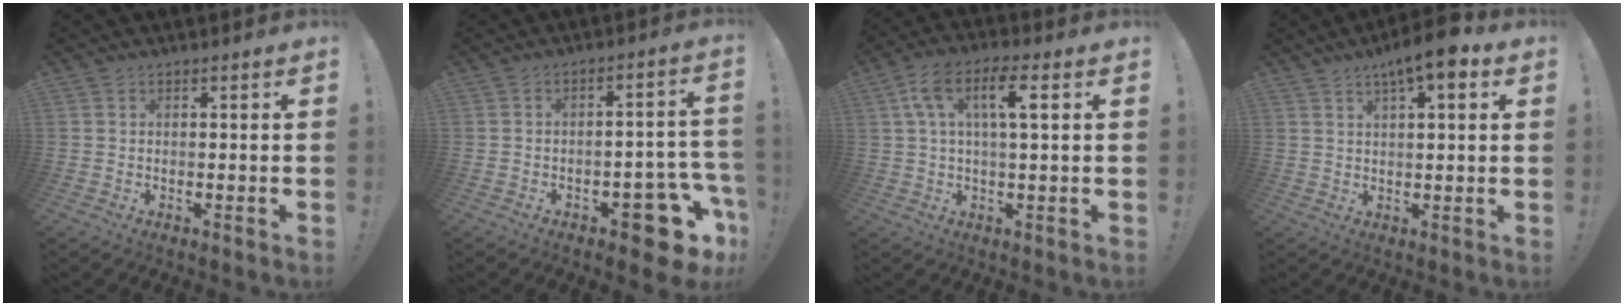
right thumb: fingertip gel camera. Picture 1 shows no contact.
{"total": 12.5, "force": [-7.4, 5.2, 8.7], "torque": [-0.083, 0.049, -0.113]}
{"total": 9.5, "force": [2.5, 2.9, 8.7], "torque": [-0.143, 0.007, 0.039]}
{"total": 7.9, "force": [4.4, 1.8, 6.3], "torque": [-0.099, -0.020, 0.072]}